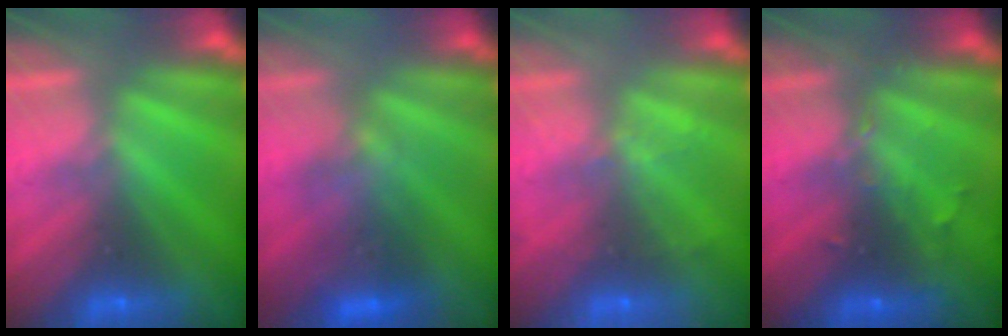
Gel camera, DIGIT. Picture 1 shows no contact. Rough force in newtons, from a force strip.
{"total": 3.9}
{"total": 2.3}
{"total": 3.0}